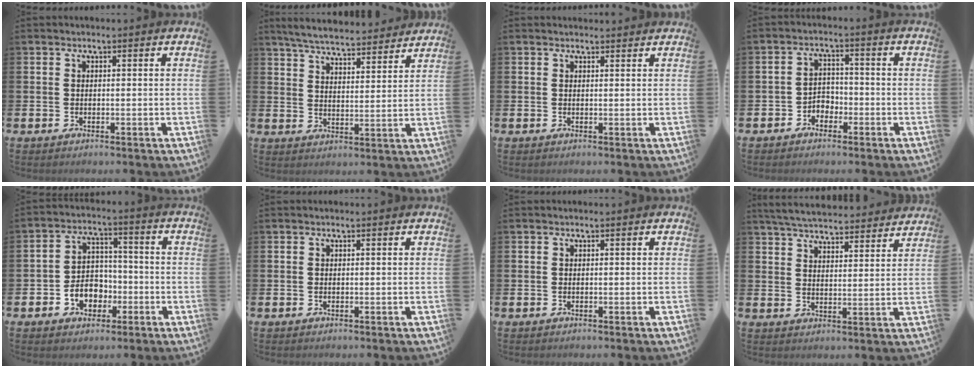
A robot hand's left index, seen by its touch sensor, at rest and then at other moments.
{"total": 6.0, "force": [5.8, 0.6, 1.3], "torque": [-0.044, -0.038, 0.102]}
{"total": 0.8, "force": [0.7, 0.2, 0.1], "torque": [0.006, -0.001, 0.012]}
{"total": 2.7, "force": [-1.9, 1.8, 0.5], "torque": [-0.023, 0.008, -0.043]}
{"total": 5.2, "force": [-1.8, 4.4, 2.1], "torque": [-0.036, 0.006, -0.038]}
{"total": 0.0}
{"total": 0.0}
{"total": 5.7, "force": [5.6, 0.6, 0.9], "torque": [-0.037, -0.039, 0.100]}